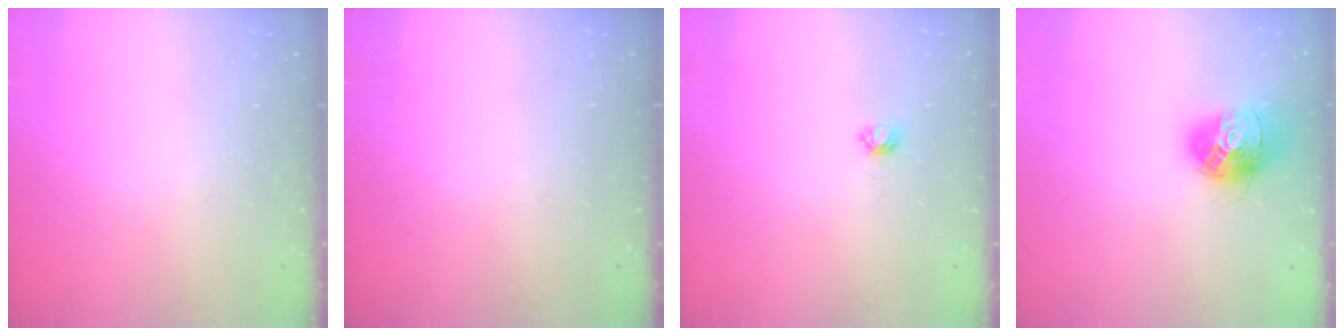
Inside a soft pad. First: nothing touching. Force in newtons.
{"total": 0.0}
{"total": 3.5, "press": 3.5, "slide": 0.4}
{"total": 14.8, "press": 14.7, "slide": 1.4}